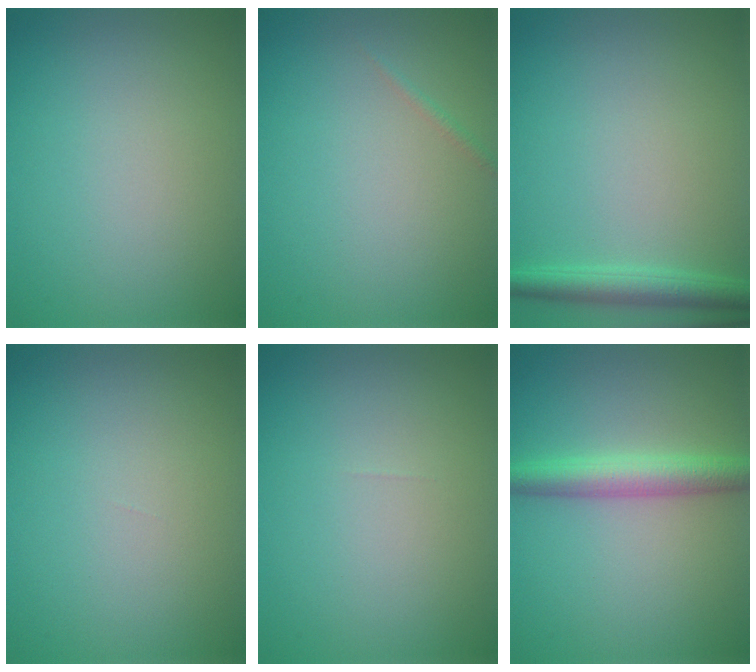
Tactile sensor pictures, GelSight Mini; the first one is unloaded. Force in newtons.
{"total": 0.6, "press": 0.6, "slide": 0.0}
{"total": 2.7, "press": 2.7, "slide": 0.1}
{"total": 0.0}
{"total": 0.0}
{"total": 3.7, "press": 3.7, "slide": 0.1}